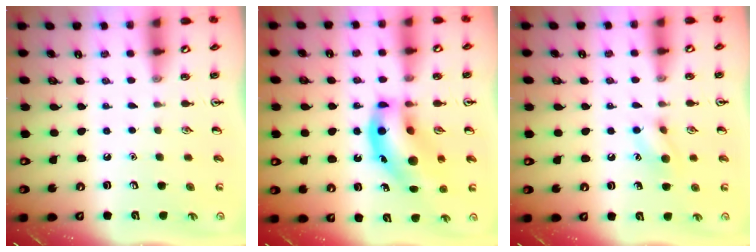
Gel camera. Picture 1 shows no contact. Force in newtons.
{"total": 15.9, "press": 15.6, "slide": 3.2}
{"total": 7.9, "press": 7.8, "slide": 0.8}